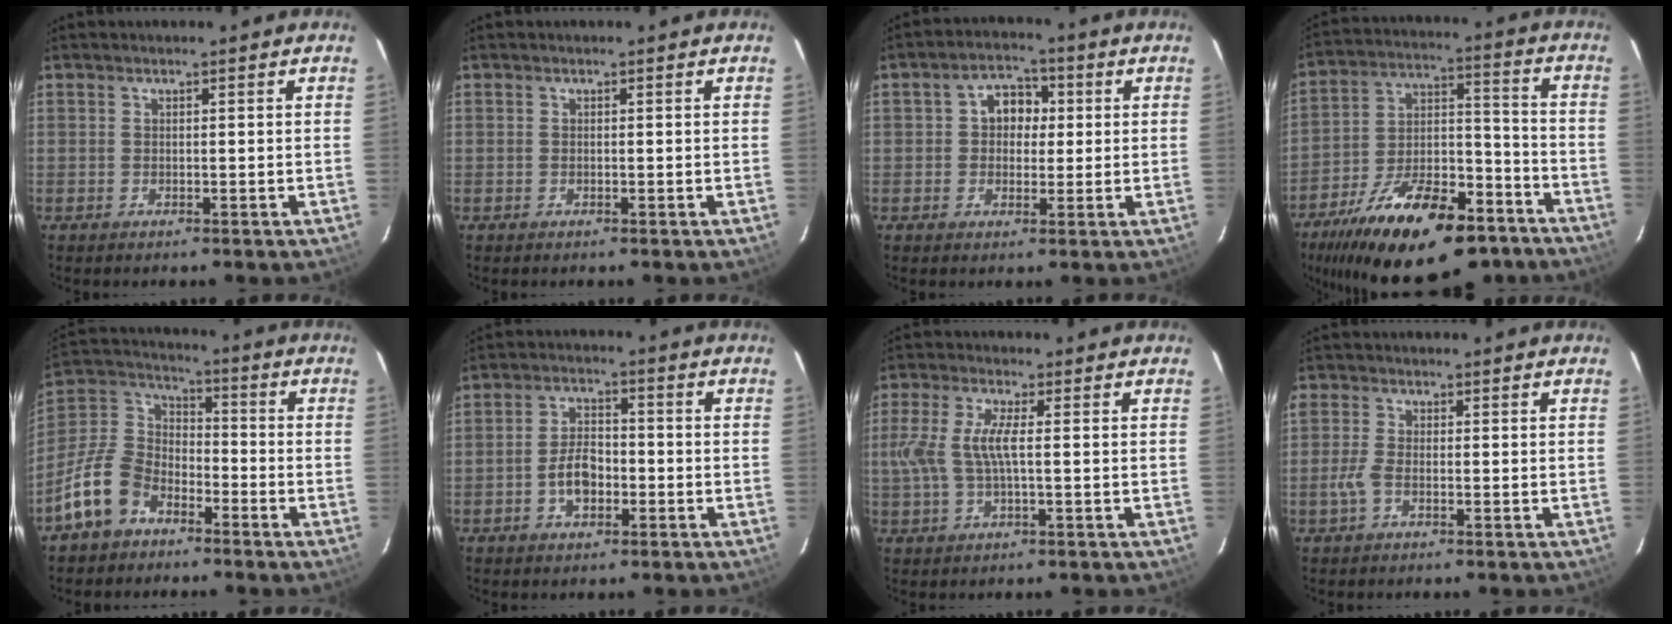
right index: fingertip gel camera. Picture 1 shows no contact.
{"total": 0.0}
{"total": 5.9, "force": [0.6, 4.9, 3.2], "torque": [-0.050, 0.024, 0.009]}
{"total": 27.3, "force": [-18.6, 11.0, 16.7], "torque": [-0.296, -0.004, -0.275]}
{"total": 12.4, "force": [-7.6, 7.9, 5.8], "torque": [-0.134, 0.032, -0.143]}
{"total": 6.0, "force": [-2.2, 3.5, 4.4], "torque": [-0.087, 0.013, -0.035]}
{"total": 7.0, "force": [0.0, 1.8, 6.7], "torque": [-0.147, 0.006, 0.005]}
{"total": 2.9, "force": [-1.1, 1.3, 2.4], "torque": [-0.063, 0.002, -0.026]}